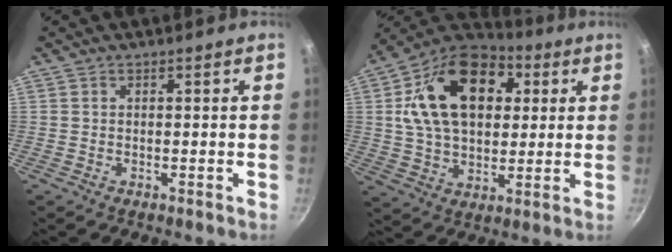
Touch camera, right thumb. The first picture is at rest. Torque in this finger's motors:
{"motor_torque": [-0.07, 4.14, 2.11, 0.54, 0.50]}